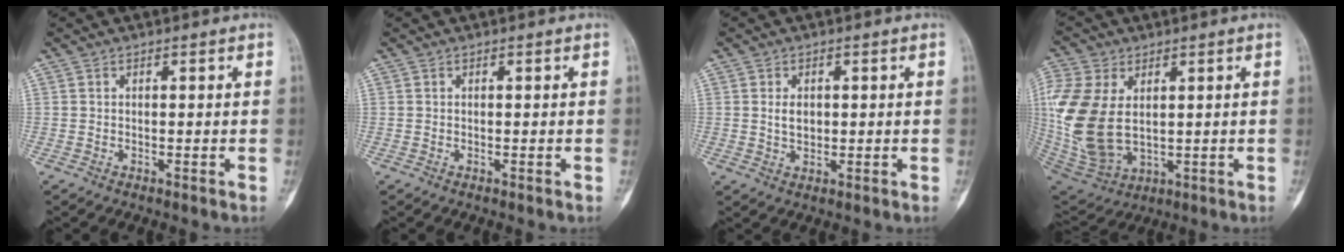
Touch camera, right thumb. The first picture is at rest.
{"total": 0.0}
{"total": 3.0, "force": [0.5, 2.0, 2.2], "torque": [-0.026, -0.003, 0.011]}
{"total": 18.1, "force": [2.5, 11.5, 13.7], "torque": [-0.318, -0.019, 0.065]}